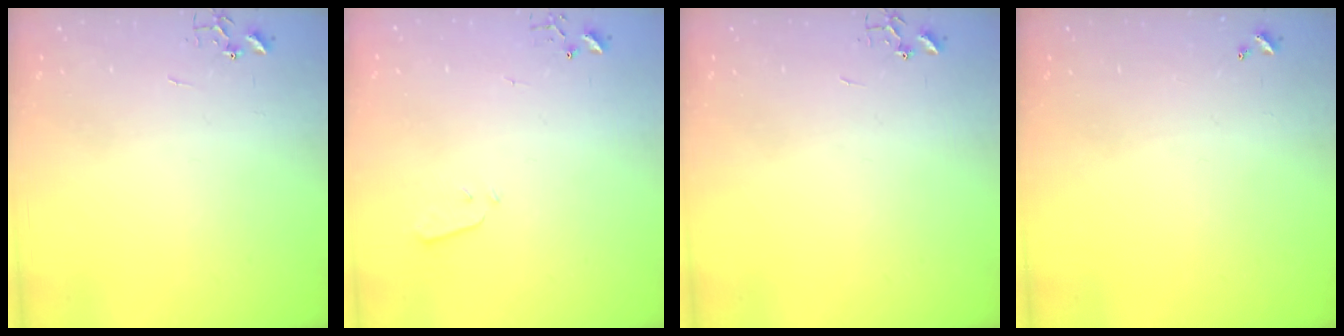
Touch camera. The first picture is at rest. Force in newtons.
{"total": 2.2, "press": 2.1, "slide": 0.3}
{"total": 0.0}
{"total": 0.0}